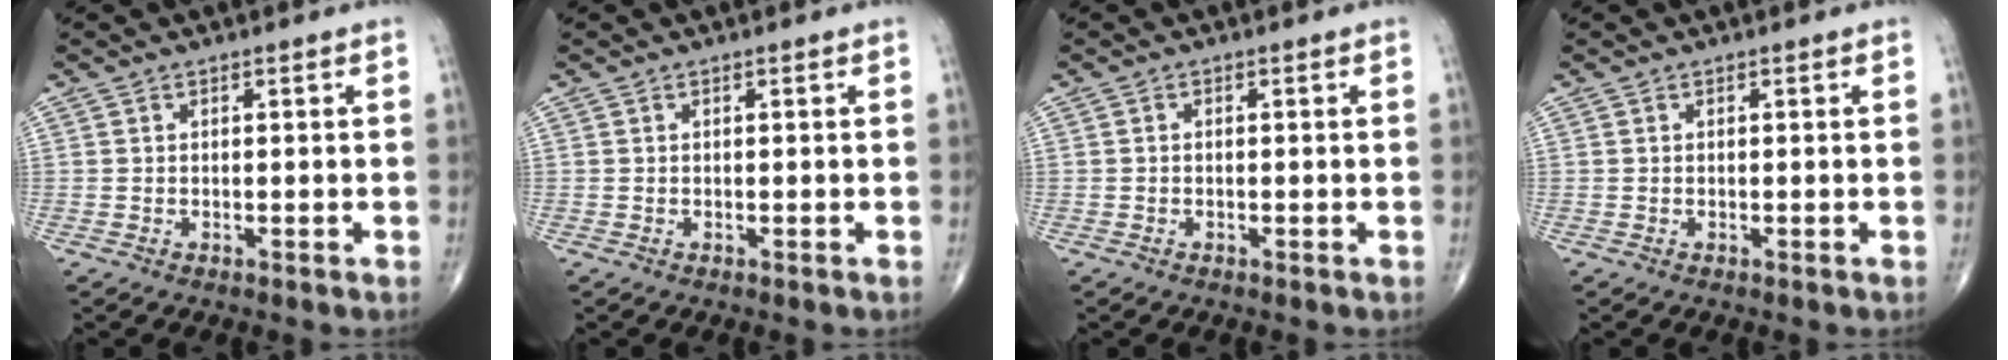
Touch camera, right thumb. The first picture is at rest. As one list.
[{"total": 0.0}, {"total": 0.0}, {"total": 0.0}]